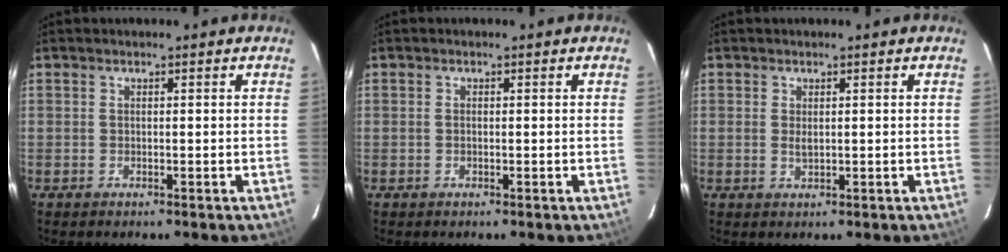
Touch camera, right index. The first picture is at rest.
{"total": 0.8, "force": [0.1, 0.5, 0.6], "torque": [-0.012, 0.001, 0.000]}
{"total": 1.7, "force": [0.2, 0.9, 1.4], "torque": [-0.025, 0.000, 0.005]}